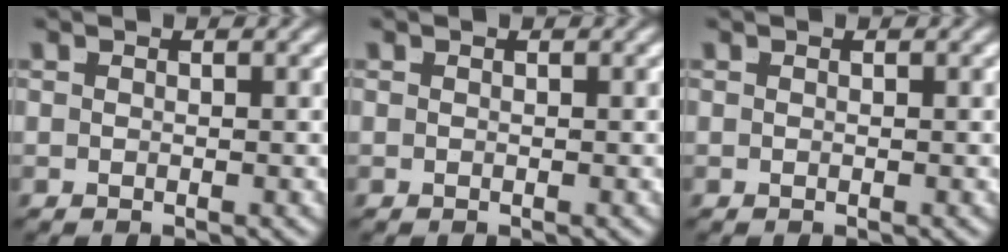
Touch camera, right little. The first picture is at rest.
{"total": 0.0}
{"total": 0.0}